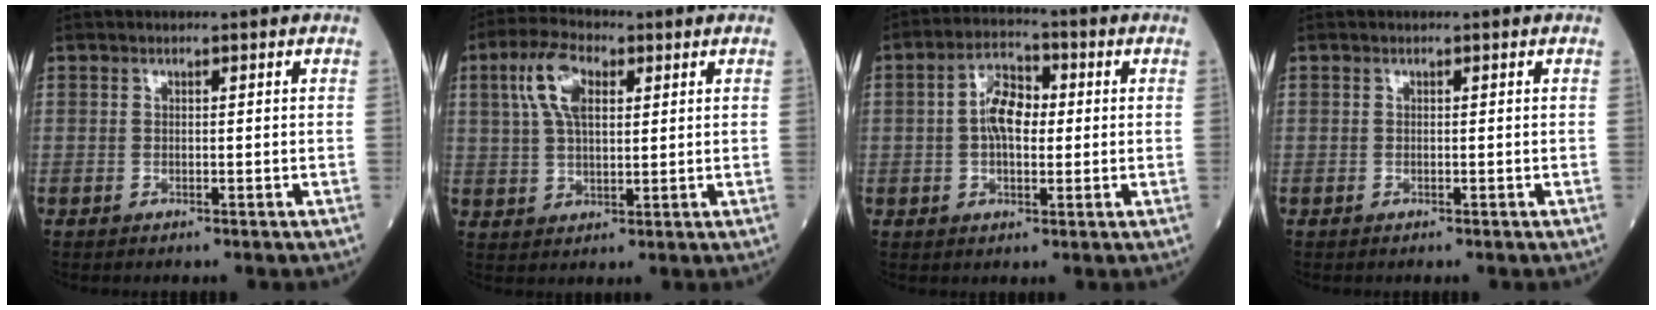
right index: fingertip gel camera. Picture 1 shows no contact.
{"total": 7.8, "force": [2.8, 3.4, 6.4], "torque": [-0.141, 0.020, 0.054]}
{"total": 6.6, "force": [0.4, 3.4, 5.7], "torque": [-0.109, 0.017, 0.002]}
{"total": 0.0}